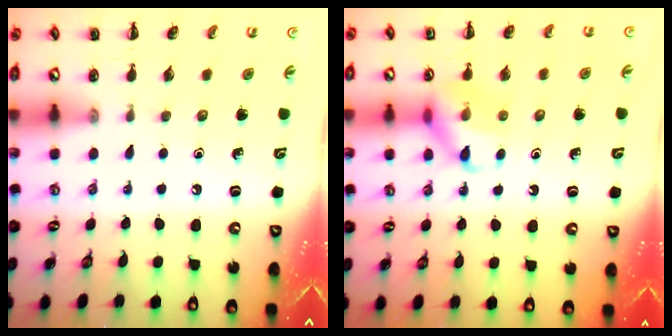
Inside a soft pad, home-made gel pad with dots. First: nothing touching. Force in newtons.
{"total": 11.6, "press": 11.6, "slide": 1.1}